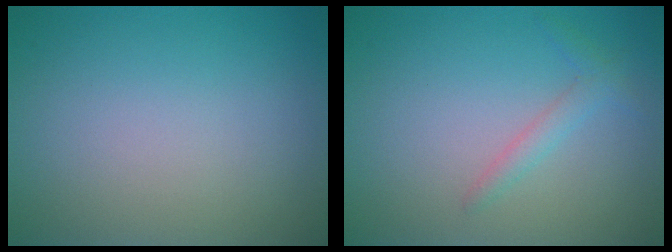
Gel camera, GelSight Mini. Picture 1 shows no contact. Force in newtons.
{"total": 1.5, "press": 1.4, "slide": 0.1}